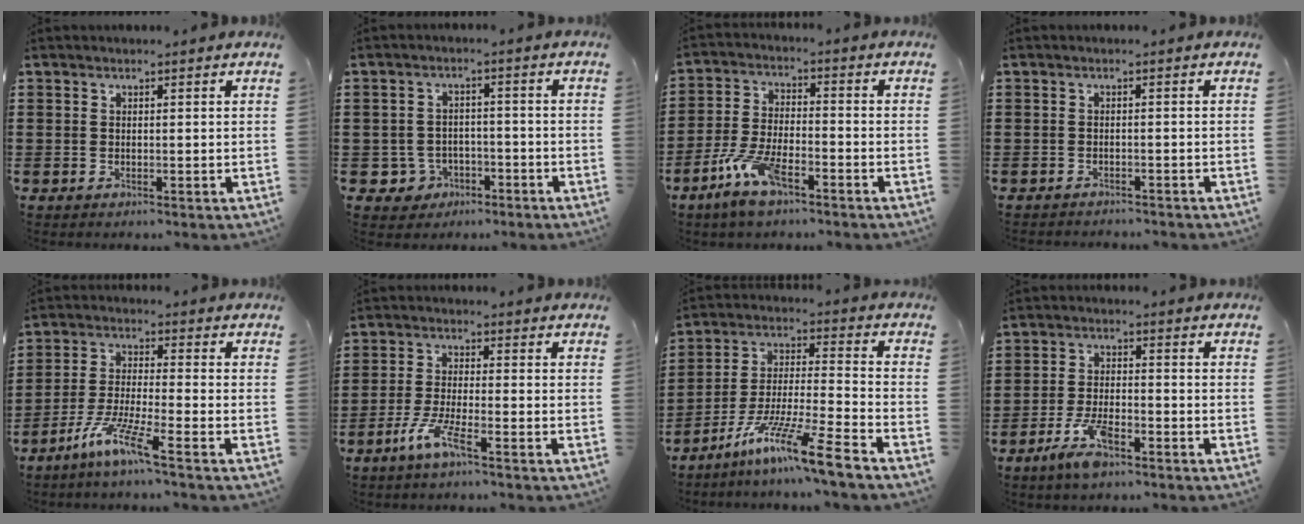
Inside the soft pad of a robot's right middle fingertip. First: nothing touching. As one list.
[{"total": 3.6, "force": [-2.4, 2.6, 0.7], "torque": [-0.029, 0.004, -0.053]}, {"total": 8.2, "force": [-5.0, 2.6, 5.9], "torque": [-0.133, -0.005, -0.096]}, {"total": 1.2, "force": [-1.2, 0.1, 0.0], "torque": [-0.002, 0.003, -0.026]}, {"total": 7.3, "force": [-5.4, 0.3, 4.9], "torque": [-0.103, -0.009, -0.104]}, {"total": 5.4, "force": [-3.4, 0.5, 4.2], "torque": [-0.093, -0.010, -0.066]}, {"total": 11.5, "force": [-8.8, -0.3, 7.3], "torque": [-0.132, 0.004, -0.174]}, {"total": 6.1, "force": [-3.8, 1.9, 4.4], "torque": [-0.097, 0.001, -0.072]}]